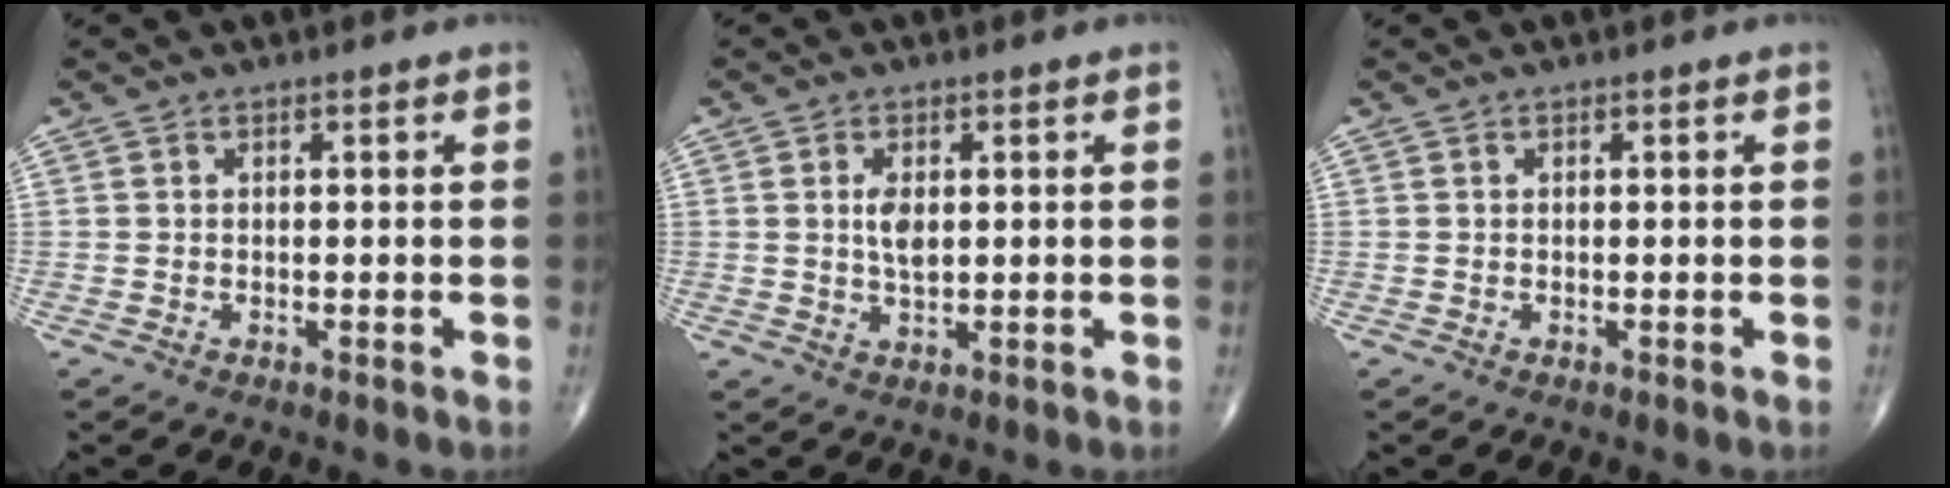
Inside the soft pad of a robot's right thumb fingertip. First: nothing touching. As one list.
[{"total": 3.7, "force": [0.7, 1.8, 3.2], "torque": [-0.055, -0.008, 0.015]}, {"total": 0.0}]